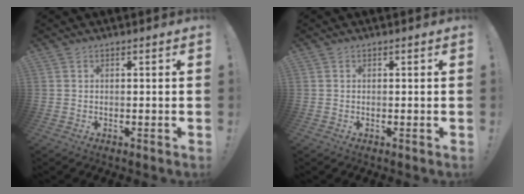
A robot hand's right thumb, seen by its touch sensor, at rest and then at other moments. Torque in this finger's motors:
{"motor_torque": [-0.03, 0.04, 0.30, -0.24, -0.07]}